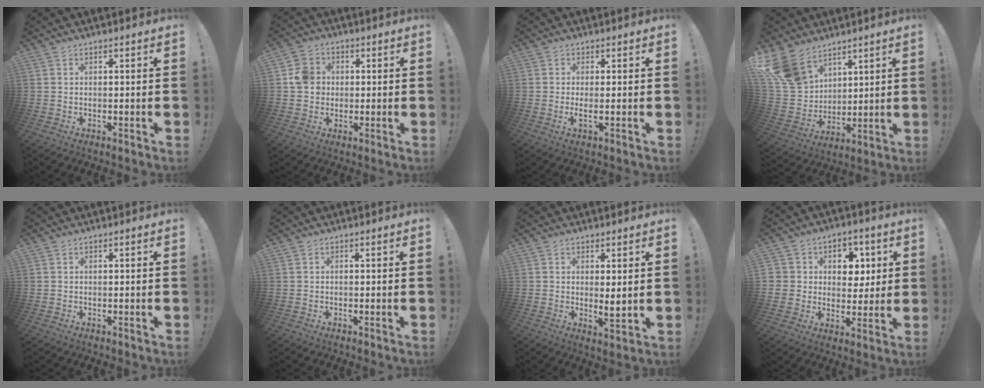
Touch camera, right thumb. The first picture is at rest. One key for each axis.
{"total": 6.9, "fx": 0.5, "fy": 6.3, "fz": 2.8, "tx": -0.046, "ty": 0.019, "tz": 0.016}
{"total": 1.8, "fx": 0.1, "fy": 0.1, "fz": 1.8, "tx": -0.032, "ty": -0.003, "tz": 0.001}
{"total": 16.5, "fx": 11.2, "fy": 10.4, "fz": 6.3, "tx": -0.140, "ty": -0.065, "tz": 0.221}
{"total": 0.0}
{"total": 0.0}
{"total": 3.5, "fx": 1.5, "fy": 0.5, "fz": 3.2, "tx": -0.029, "ty": -0.027, "tz": 0.021}
{"total": 8.8, "fx": 2.0, "fy": 8.2, "fz": 2.8, "tx": -0.028, "ty": -0.015, "tz": 0.042}